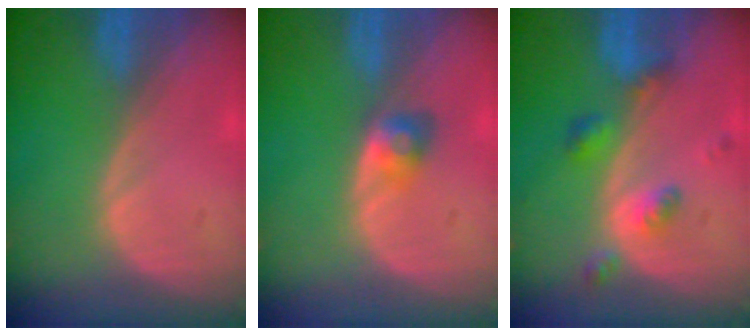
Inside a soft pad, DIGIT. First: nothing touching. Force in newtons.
{"total": 2.8, "press": 2.6, "slide": 1.2}
{"total": 5.2, "press": 4.6, "slide": 2.6}